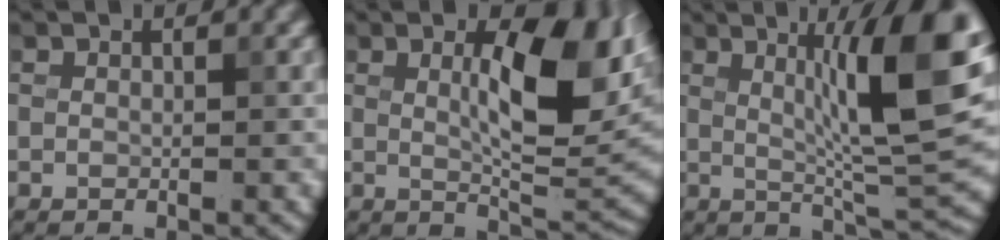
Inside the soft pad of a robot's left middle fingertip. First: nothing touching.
{"total": 9.2, "force": [1.9, 3.1, 8.4], "torque": [-0.127, 0.002, 0.038]}
{"total": 10.2, "force": [2.7, 1.4, 9.7], "torque": [-0.131, 0.007, 0.050]}